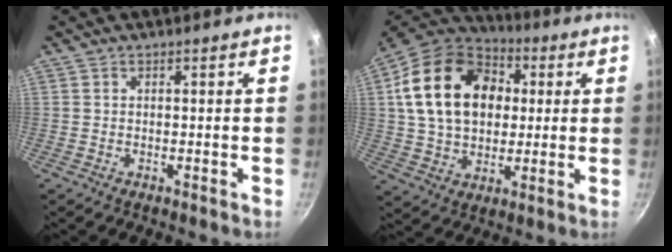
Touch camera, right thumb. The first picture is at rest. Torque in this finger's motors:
{"motor_torque": [-0.45, 2.99, 1.13, 0.45, 0.30]}